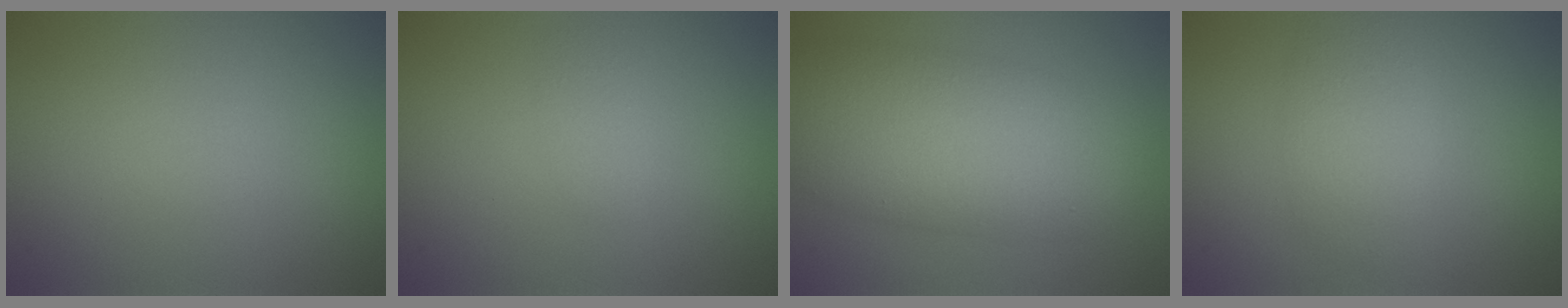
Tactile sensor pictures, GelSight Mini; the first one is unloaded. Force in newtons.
{"total": 0.8, "press": 0.8, "slide": 0.0}
{"total": 9.3, "press": 9.3, "slide": 0.3}
{"total": 3.0, "press": 3.0, "slide": 0.0}